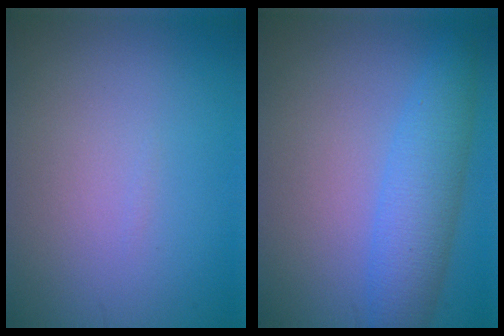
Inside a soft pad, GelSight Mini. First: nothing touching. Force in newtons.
{"total": 4.7, "press": 4.7, "slide": 0.1}